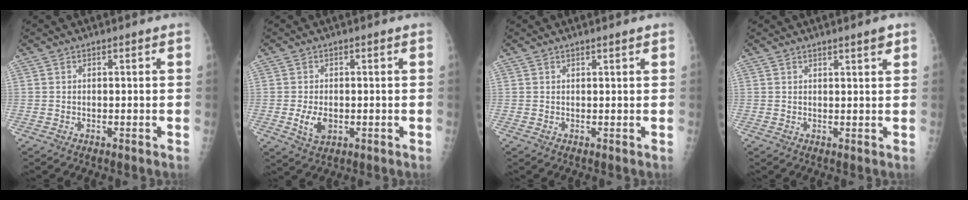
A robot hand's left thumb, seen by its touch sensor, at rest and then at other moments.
{"total": 4.4, "force": [-0.8, 2.9, 3.3], "torque": [-0.059, -0.005, -0.007]}
{"total": 0.8, "force": [0.6, 0.0, 0.4], "torque": [-0.007, -0.004, 0.012]}
{"total": 2.2, "force": [1.6, 0.2, 1.5], "torque": [-0.019, -0.010, 0.023]}